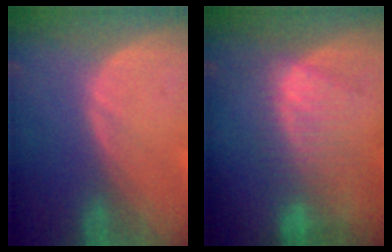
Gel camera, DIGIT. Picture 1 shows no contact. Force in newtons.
{"total": 7.4, "press": 7.3, "slide": 1.3}